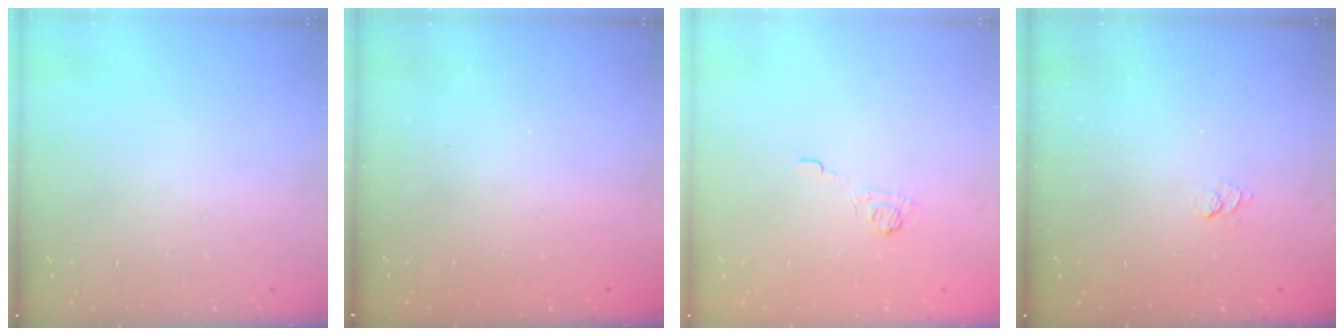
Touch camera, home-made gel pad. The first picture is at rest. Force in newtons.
{"total": 2.3, "press": 2.2, "slide": 0.8}
{"total": 2.5, "press": 2.1, "slide": 1.4}
{"total": 2.5, "press": 2.0, "slide": 1.4}